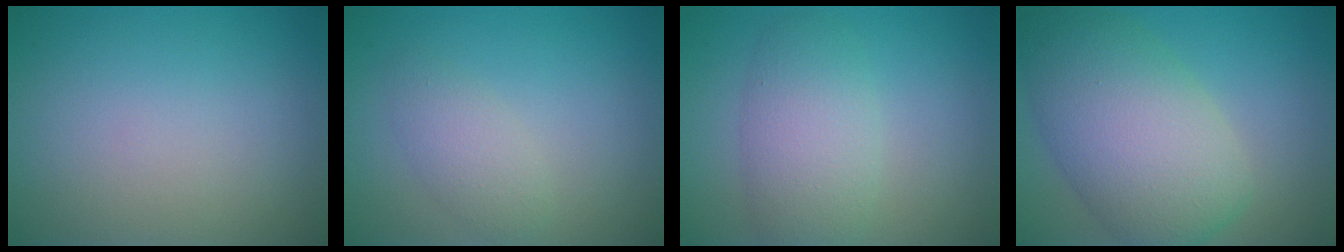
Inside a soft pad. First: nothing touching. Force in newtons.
{"total": 2.1, "press": 2.1, "slide": 0.2}
{"total": 4.5, "press": 4.5, "slide": 0.2}
{"total": 9.2, "press": 9.2, "slide": 0.2}